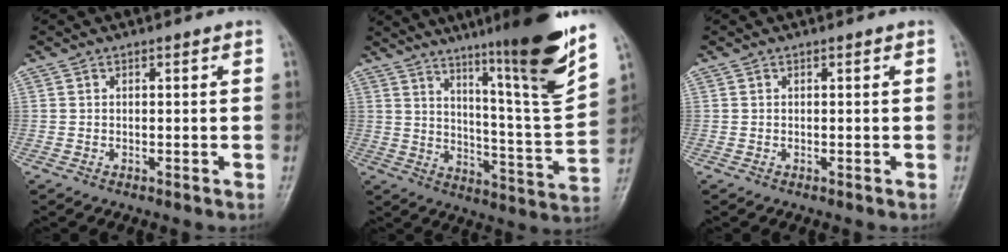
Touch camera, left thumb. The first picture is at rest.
{"total": 20.3, "force": [12.9, 1.1, 15.6], "torque": [-0.202, -0.074, 0.199]}
{"total": 0.0}